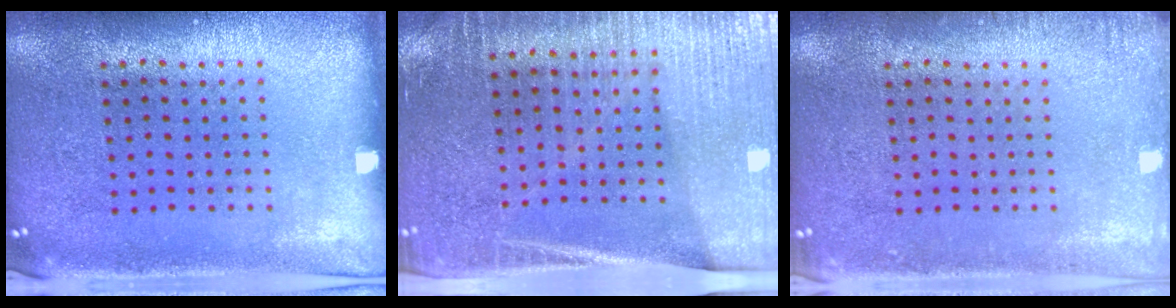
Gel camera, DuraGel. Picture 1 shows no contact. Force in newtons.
{"total": 3.4, "press": 3.0, "slide": 1.5}
{"total": 1.3, "press": 1.2, "slide": 0.2}